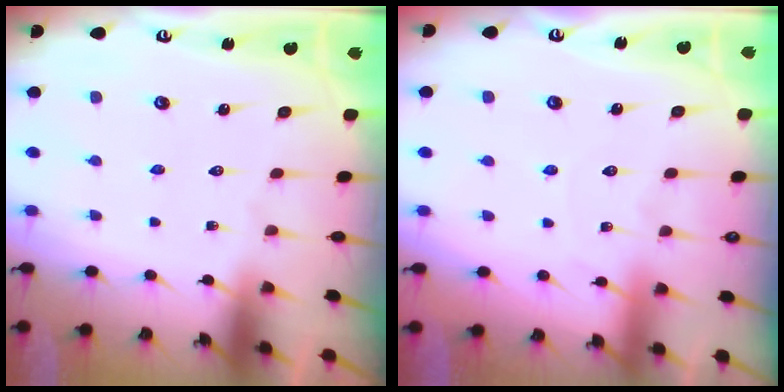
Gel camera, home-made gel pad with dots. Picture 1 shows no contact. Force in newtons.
{"total": 4.7, "press": 4.7, "slide": 0.5}